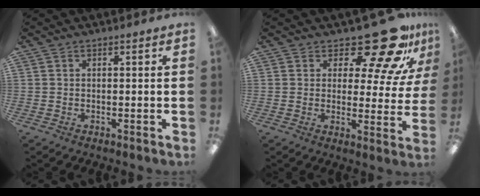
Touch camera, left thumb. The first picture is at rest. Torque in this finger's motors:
{"motor_torque": [0.04, 0.49, -0.44, 0.01, 0.02]}